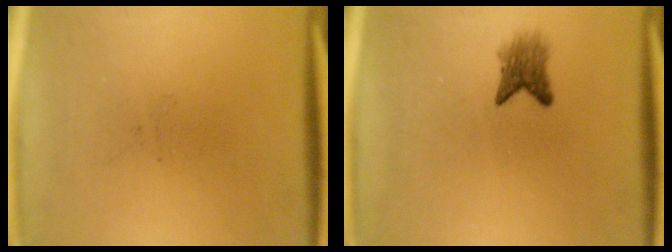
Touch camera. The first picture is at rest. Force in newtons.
{"total": 2.9}